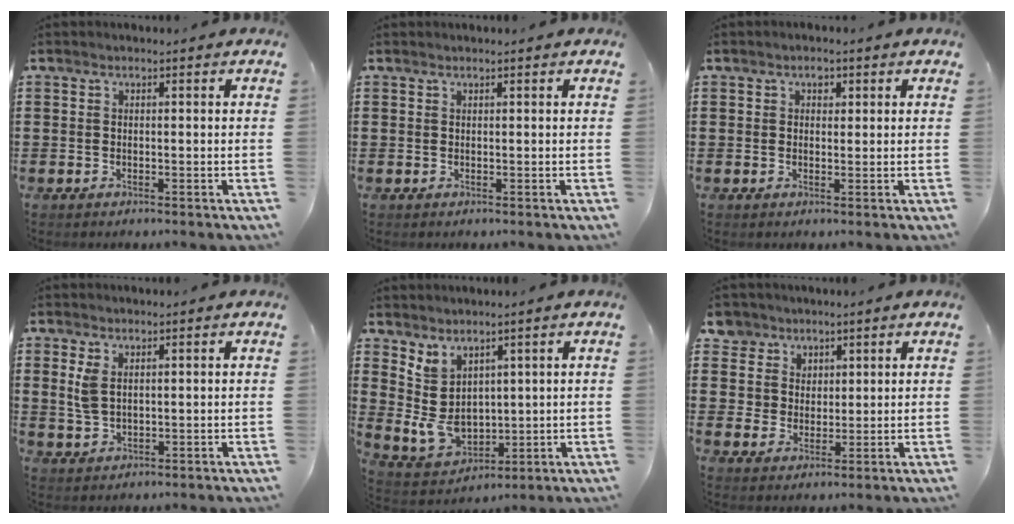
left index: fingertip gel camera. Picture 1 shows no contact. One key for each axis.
{"total": 0.0}
{"total": 1.8, "fx": 0.9, "fy": 1.2, "fz": 0.8, "tx": -0.002, "ty": 0.004, "tz": 0.012}
{"total": 3.0, "fx": 1.1, "fy": 1.7, "fz": 2.2, "tx": -0.059, "ty": 0.005, "tz": 0.017}
{"total": 6.4, "fx": 2.1, "fy": 4.8, "fz": 3.7, "tx": -0.102, "ty": -0.002, "tz": 0.041}
{"total": 5.2, "fx": 2.7, "fy": 4.4, "fz": 0.0, "tx": -0.022, "ty": 0.004, "tz": 0.048}